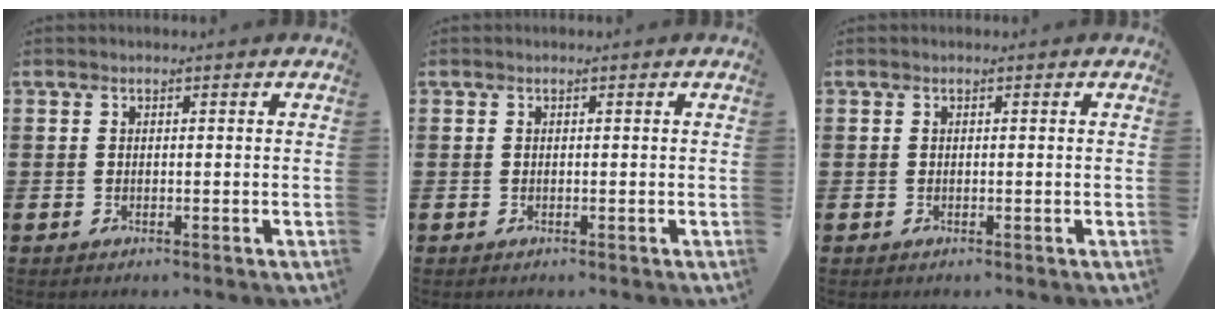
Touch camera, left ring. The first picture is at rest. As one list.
[{"total": 0.0}, {"total": 0.0}]